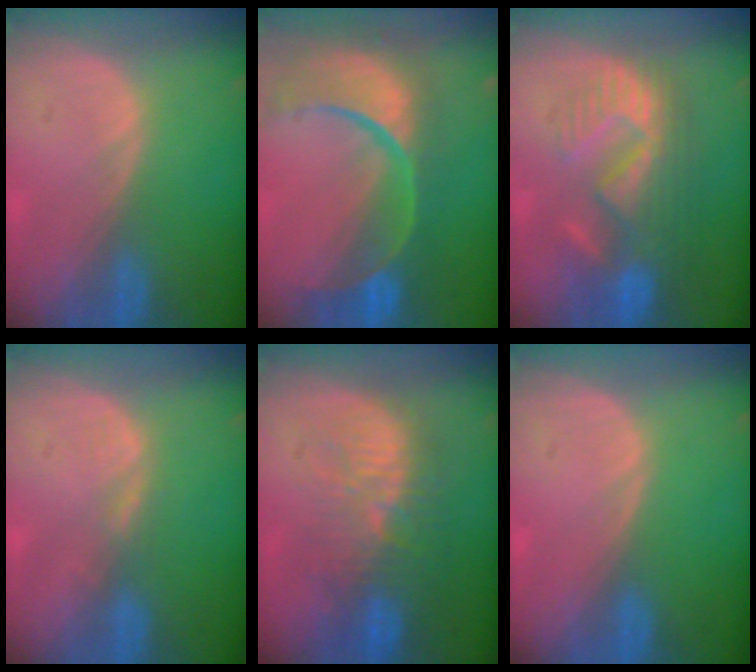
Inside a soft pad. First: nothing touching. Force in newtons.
{"total": 13.8, "press": 11.0, "slide": 8.5}
{"total": 10.8, "press": 9.7, "slide": 4.7}
{"total": 1.3, "press": 1.3, "slide": 0.2}
{"total": 10.7, "press": 9.6, "slide": 4.8}
{"total": 0.0}